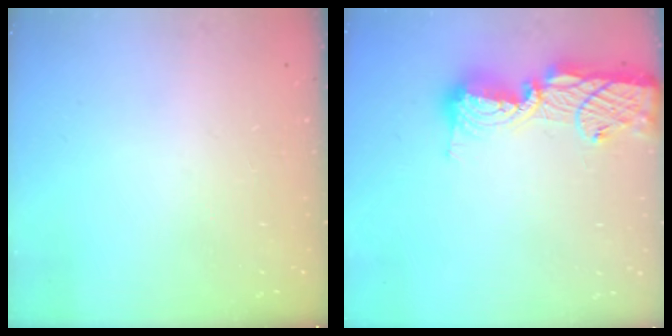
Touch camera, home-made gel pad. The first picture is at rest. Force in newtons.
{"total": 16.6, "press": 16.1, "slide": 4.0}